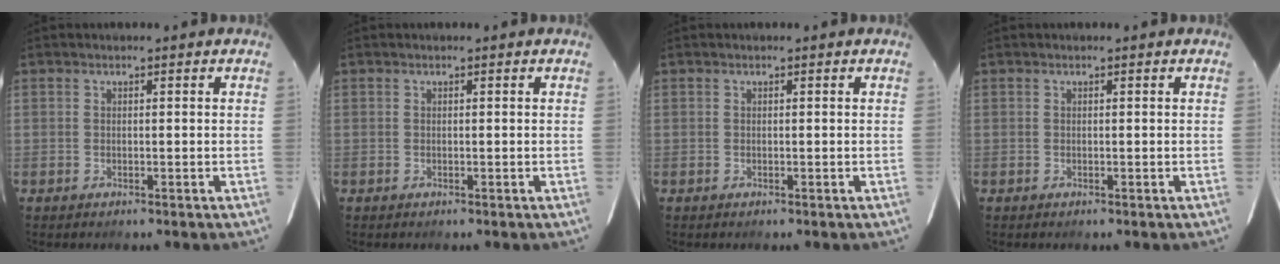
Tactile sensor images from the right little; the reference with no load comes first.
{"total": 0.0}
{"total": 0.0}
{"total": 0.0}